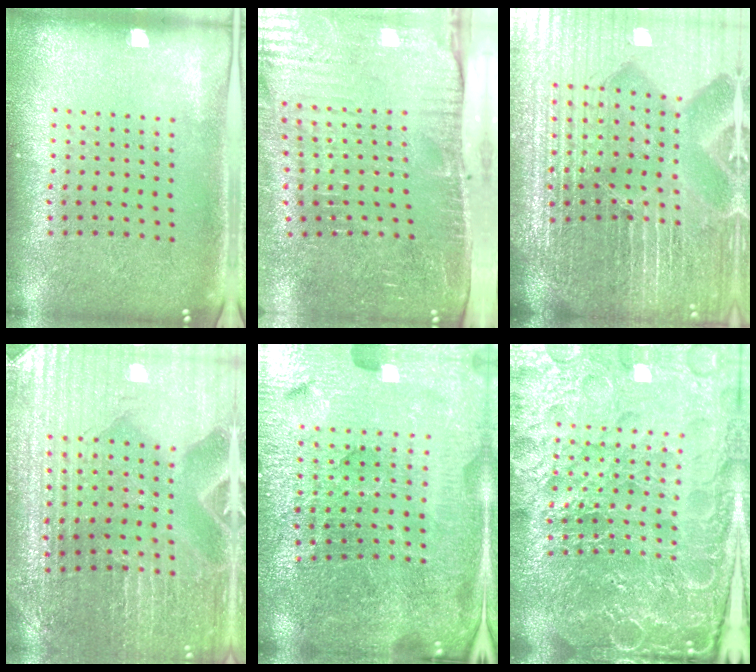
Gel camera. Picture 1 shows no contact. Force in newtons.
{"total": 4.8, "press": 4.1, "slide": 2.4}
{"total": 7.2, "press": 6.3, "slide": 3.4}
{"total": 2.5, "press": 2.4, "slide": 0.4}
{"total": 5.4, "press": 5.0, "slide": 1.9}
{"total": 6.3, "press": 5.7, "slide": 2.8}